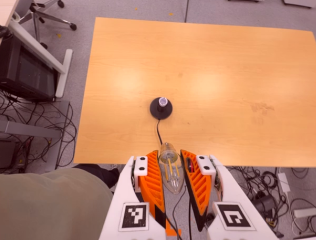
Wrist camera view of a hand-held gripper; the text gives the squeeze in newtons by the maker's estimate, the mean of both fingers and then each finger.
{"total": 19.2, "left": 21.4, "right": 17.0}